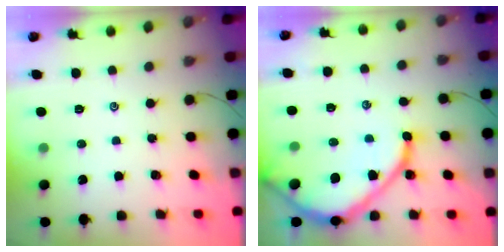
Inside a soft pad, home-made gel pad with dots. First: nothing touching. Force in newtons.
{"total": 13.6, "press": 13.5, "slide": 1.6}